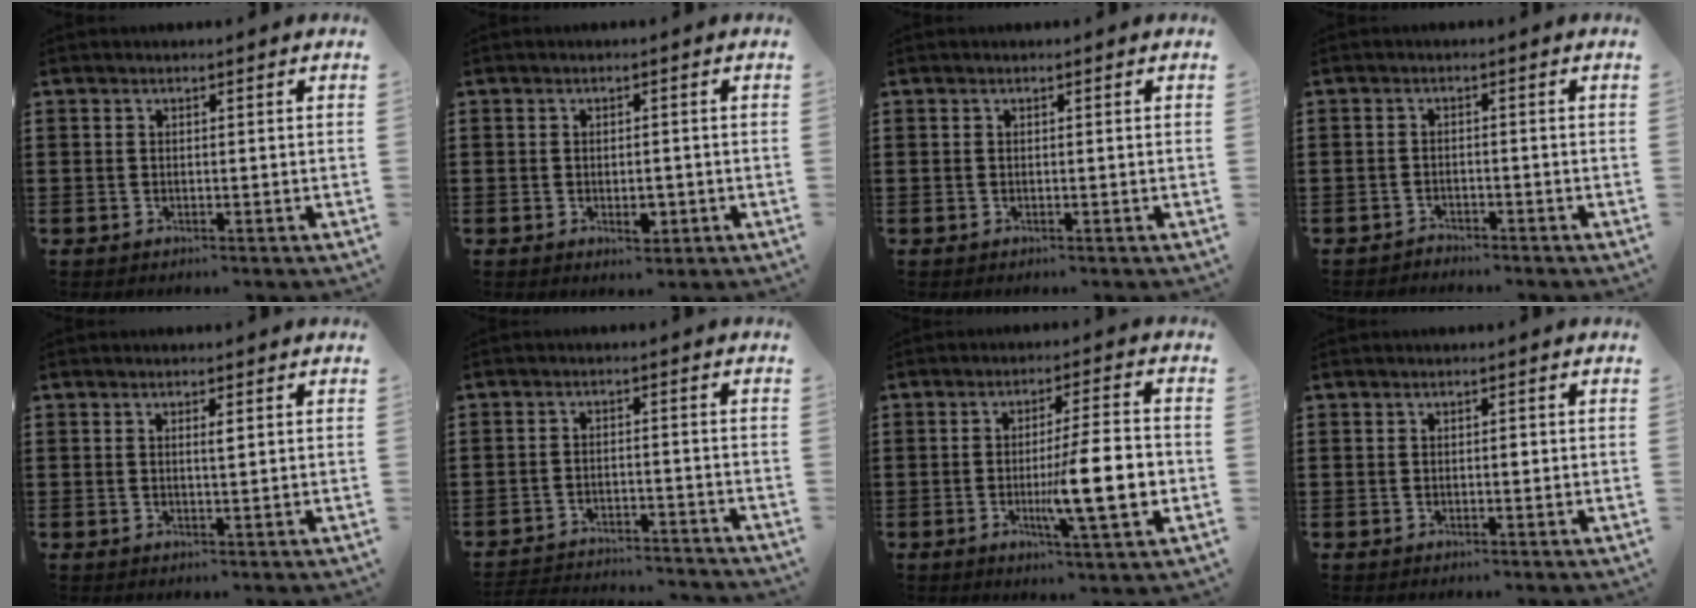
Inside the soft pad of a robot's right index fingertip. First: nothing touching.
{"total": 2.8, "force": [-0.8, 1.5, 2.2], "torque": [-0.032, -0.001, -0.015]}
{"total": 0.0}
{"total": 1.6, "force": [-1.6, 0.2, -0.1], "torque": [-0.004, 0.002, -0.034]}
{"total": 1.2, "force": [0.4, 0.1, 1.1], "torque": [-0.022, 0.002, 0.006]}
{"total": 3.0, "force": [-3.0, 0.0, 0.2], "torque": [-0.009, -0.001, -0.063]}
{"total": 11.9, "force": [-2.2, 1.9, 11.5], "torque": [-0.185, -0.012, -0.042]}
{"total": 0.5, "force": [0.0, 0.2, 0.5], "torque": [-0.010, -0.003, 0.000]}